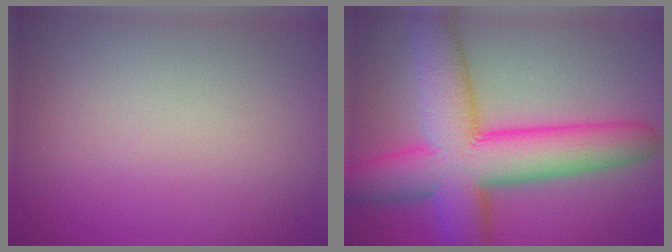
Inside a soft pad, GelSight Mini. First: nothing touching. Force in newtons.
{"total": 11.5, "press": 11.5, "slide": 0.4}